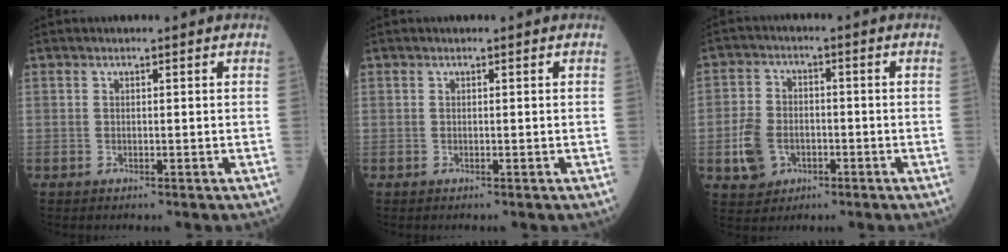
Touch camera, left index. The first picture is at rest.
{"total": 0.0}
{"total": 6.8, "force": [-2.4, 5.2, 3.6], "torque": [-0.090, 0.010, -0.037]}